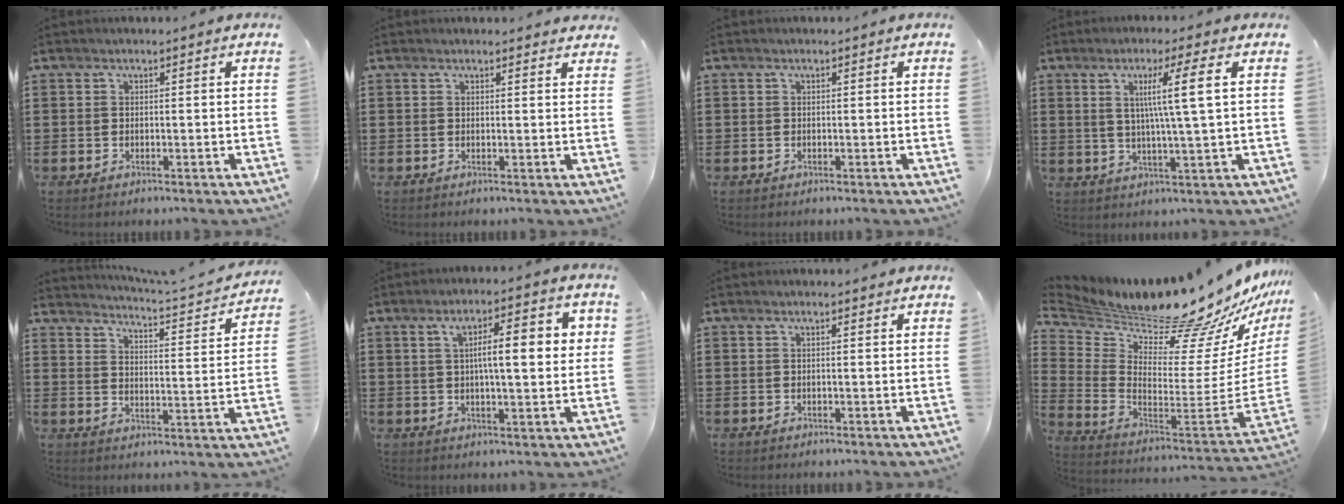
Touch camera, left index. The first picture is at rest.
{"total": 1.2, "force": [1.2, 0.3, 0.0], "torque": [0.004, -0.001, 0.021]}
{"total": 0.0}
{"total": 7.6, "force": [2.0, -0.6, 7.3], "torque": [-0.145, -0.002, 0.026]}
{"total": 2.9, "force": [2.8, -0.6, 0.6], "torque": [-0.026, -0.036, 0.035]}
{"total": 8.0, "force": [1.6, 2.0, 7.6], "torque": [-0.132, 0.002, 0.019]}
{"total": 0.6, "force": [0.5, 0.0, 0.3], "torque": [-0.008, -0.001, 0.010]}
{"total": 12.7, "force": [11.9, 1.2, 4.4], "torque": [-0.095, -0.115, 0.185]}